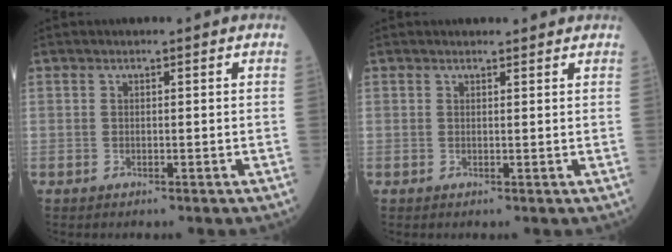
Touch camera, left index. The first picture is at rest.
{"total": 2.6, "force": [2.5, 0.6, 0.4], "torque": [-0.009, 0.009, 0.027]}